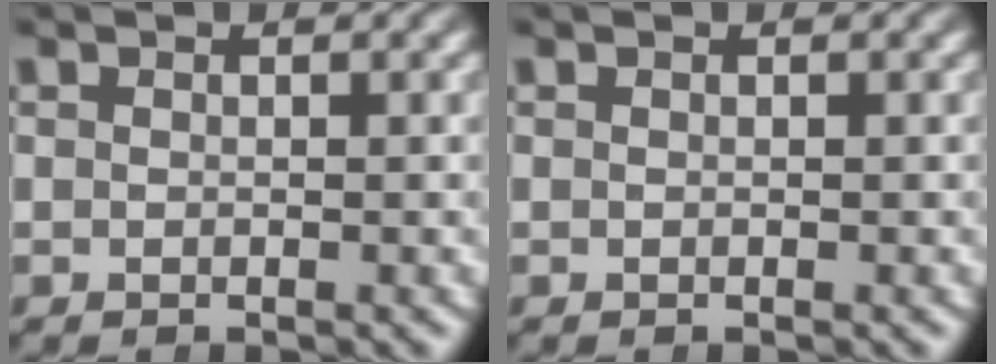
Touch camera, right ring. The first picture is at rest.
{"total": 0.0}